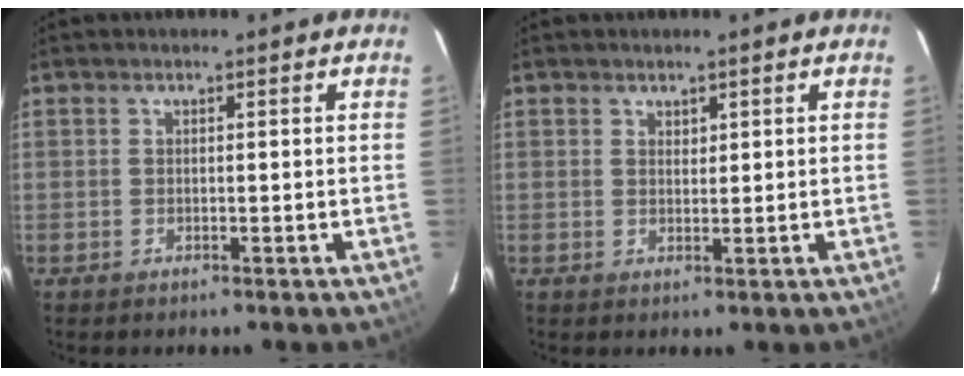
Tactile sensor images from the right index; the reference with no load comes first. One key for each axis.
{"total": 1.2, "fx": 0.8, "fy": 0.8, "fz": 0.3, "tx": -0.002, "ty": 0.002, "tz": 0.015}